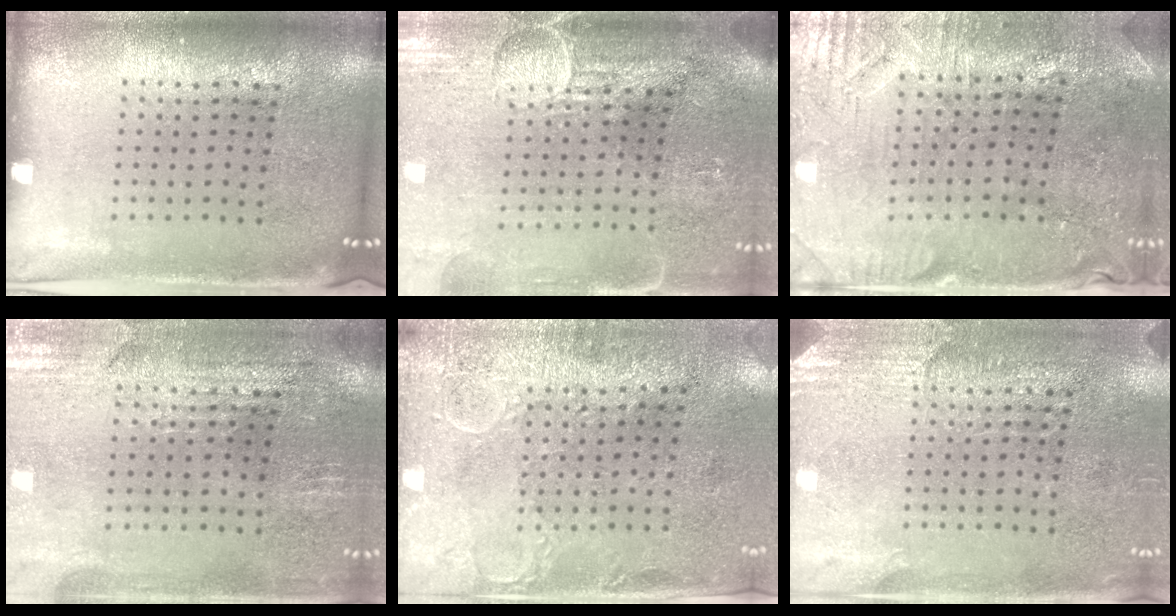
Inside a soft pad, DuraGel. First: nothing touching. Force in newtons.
{"total": 4.0, "press": 3.5, "slide": 1.9}
{"total": 0.9, "press": 0.8, "slide": 0.4}
{"total": 0.9, "press": 0.8, "slide": 0.4}
{"total": 2.9, "press": 2.3, "slide": 1.8}
{"total": 2.7, "press": 2.5, "slide": 1.1}